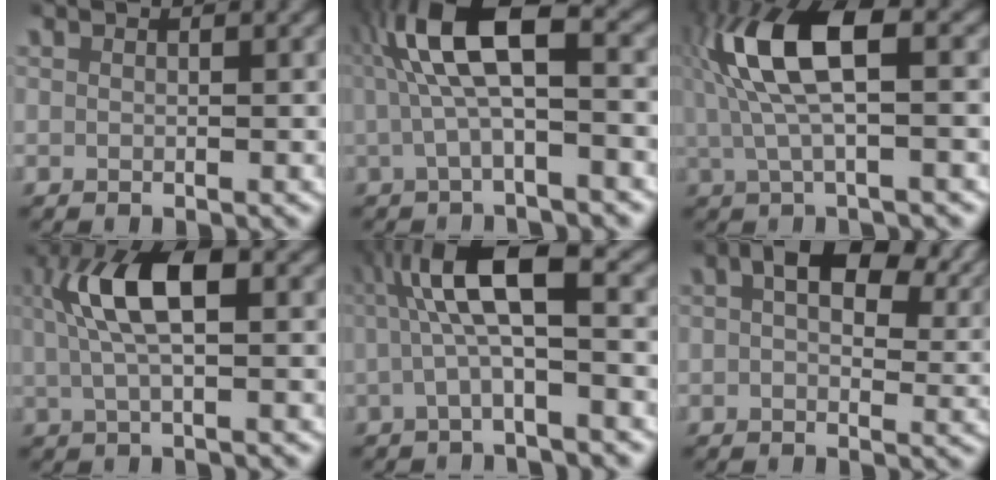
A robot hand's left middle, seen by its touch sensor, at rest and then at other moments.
{"total": 9.0, "force": [1.3, 4.1, 8.0], "torque": [-0.149, 0.017, 0.010]}
{"total": 9.8, "force": [1.5, 4.3, 8.7], "torque": [-0.184, 0.006, 0.026]}
{"total": 6.7, "force": [1.0, 2.7, 6.1], "torque": [-0.124, 0.013, 0.012]}
{"total": 7.8, "force": [1.1, 3.4, 7.0], "torque": [-0.120, 0.021, 0.004]}
{"total": 7.3, "force": [3.3, 3.5, 5.5], "torque": [-0.062, 0.021, 0.033]}